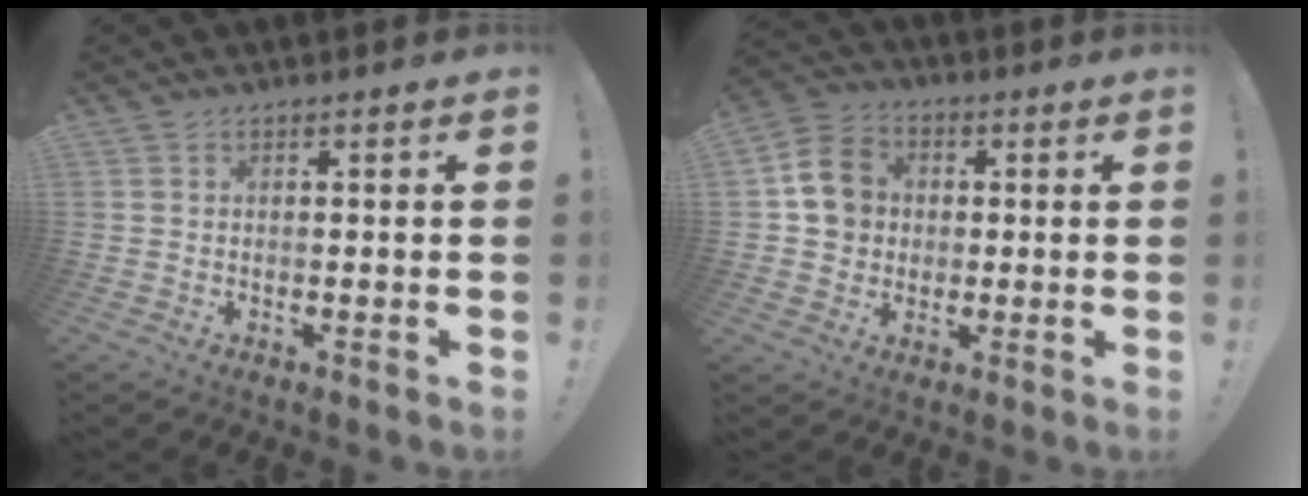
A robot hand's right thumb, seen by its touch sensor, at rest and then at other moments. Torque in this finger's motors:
{"motor_torque": [-0.23, 0.19, 0.23, -0.07, 0.06]}